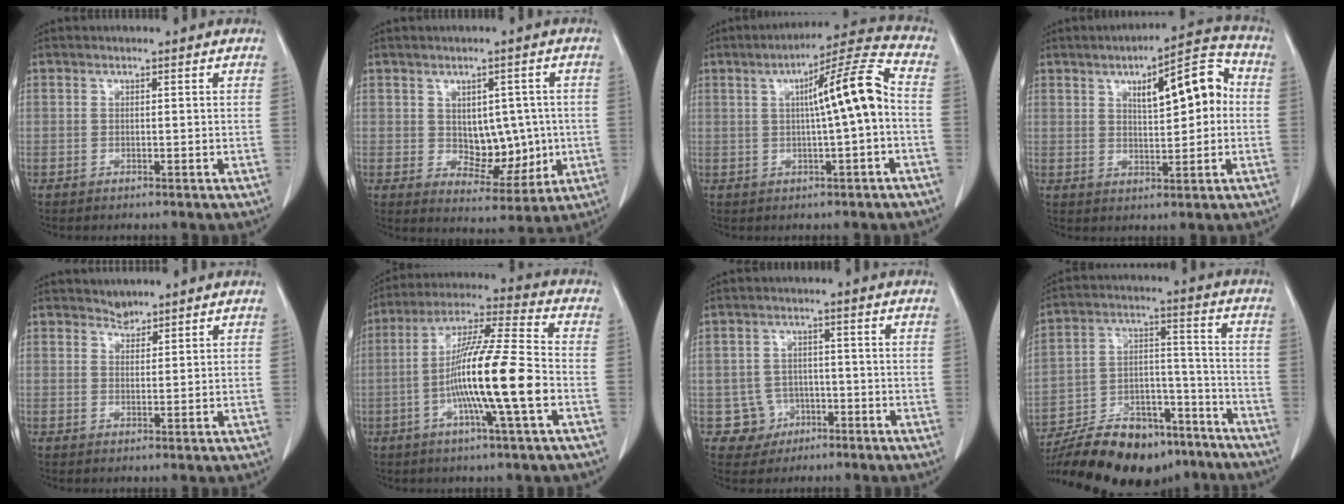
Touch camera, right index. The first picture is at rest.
{"total": 7.8, "force": [0.1, 5.0, 5.9], "torque": [-0.069, 0.004, 0.019]}
{"total": 10.5, "force": [0.5, 0.0, 10.5], "torque": [-0.157, 0.025, 0.004]}
{"total": 10.7, "force": [2.2, 3.3, 10.0], "torque": [-0.140, 0.033, 0.032]}
{"total": 1.6, "force": [1.5, 0.6, -0.2], "torque": [0.005, -0.001, 0.026]}
{"total": 15.6, "force": [-3.5, -0.2, 15.2], "torque": [-0.274, -0.003, -0.073]}
{"total": 4.7, "force": [-1.7, 4.4, -0.1], "torque": [0.009, 0.015, -0.022]}
{"total": 22.4, "force": [-18.4, 8.1, 10.0], "torque": [-0.173, 0.014, -0.289]}